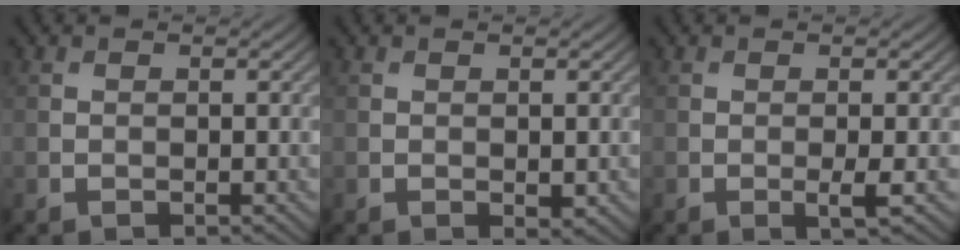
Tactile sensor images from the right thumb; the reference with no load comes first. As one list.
[{"total": 1.0, "force": [-0.1, 0.5, 0.8], "torque": [-0.010, -0.005, 0.000]}, {"total": 1.4, "force": [-0.3, 0.1, 1.4], "torque": [-0.027, -0.003, -0.006]}]